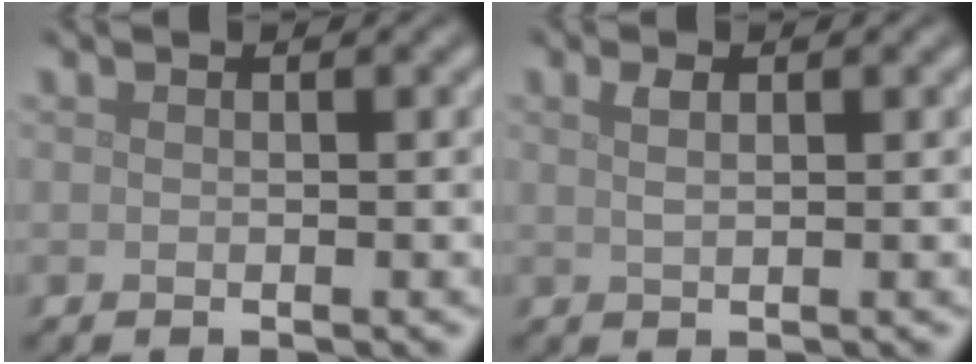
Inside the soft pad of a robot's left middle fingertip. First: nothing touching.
{"total": 1.3, "force": [0.6, 0.4, 1.0], "torque": [-0.021, 0.001, 0.013]}